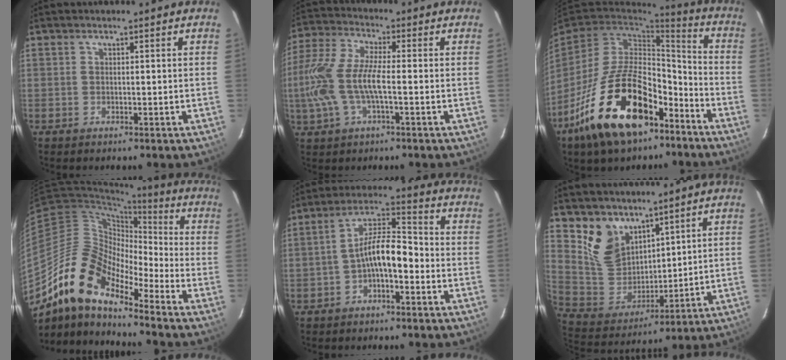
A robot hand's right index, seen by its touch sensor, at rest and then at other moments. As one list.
[{"total": 13.4, "force": [-2.3, 4.4, 12.5], "torque": [-0.271, 0.001, -0.046]}, {"total": 23.1, "force": [-13.0, 11.4, 15.2], "torque": [-0.289, 0.004, -0.209]}, {"total": 15.3, "force": [-11.6, 5.3, 8.6], "torque": [-0.142, 0.001, -0.238]}, {"total": 8.2, "force": [-3.0, 3.0, 7.0], "torque": [-0.136, 0.026, -0.053]}, {"total": 10.9, "force": [7.4, 7.1, 3.7], "torque": [-0.076, 0.005, 0.168]}]